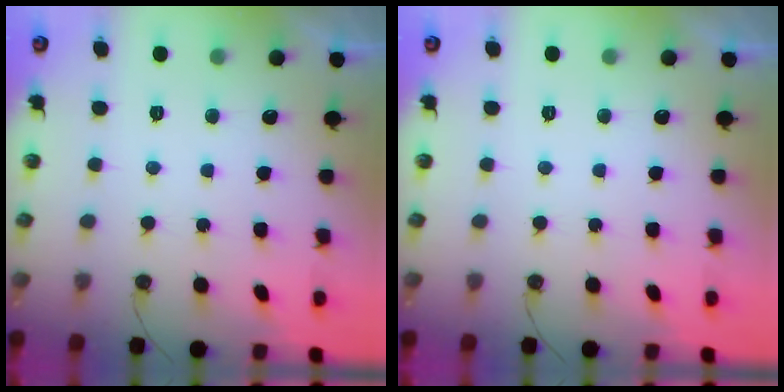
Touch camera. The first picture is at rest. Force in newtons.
{"total": 0.0}